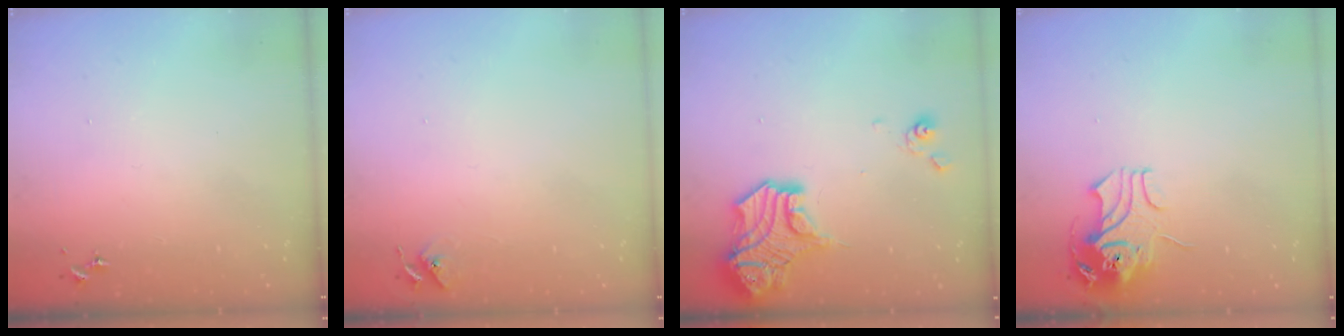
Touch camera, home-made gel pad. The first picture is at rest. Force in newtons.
{"total": 5.8, "press": 5.8, "slide": 0.7}
{"total": 17.0, "press": 16.9, "slide": 1.4}
{"total": 11.0, "press": 10.9, "slide": 1.5}